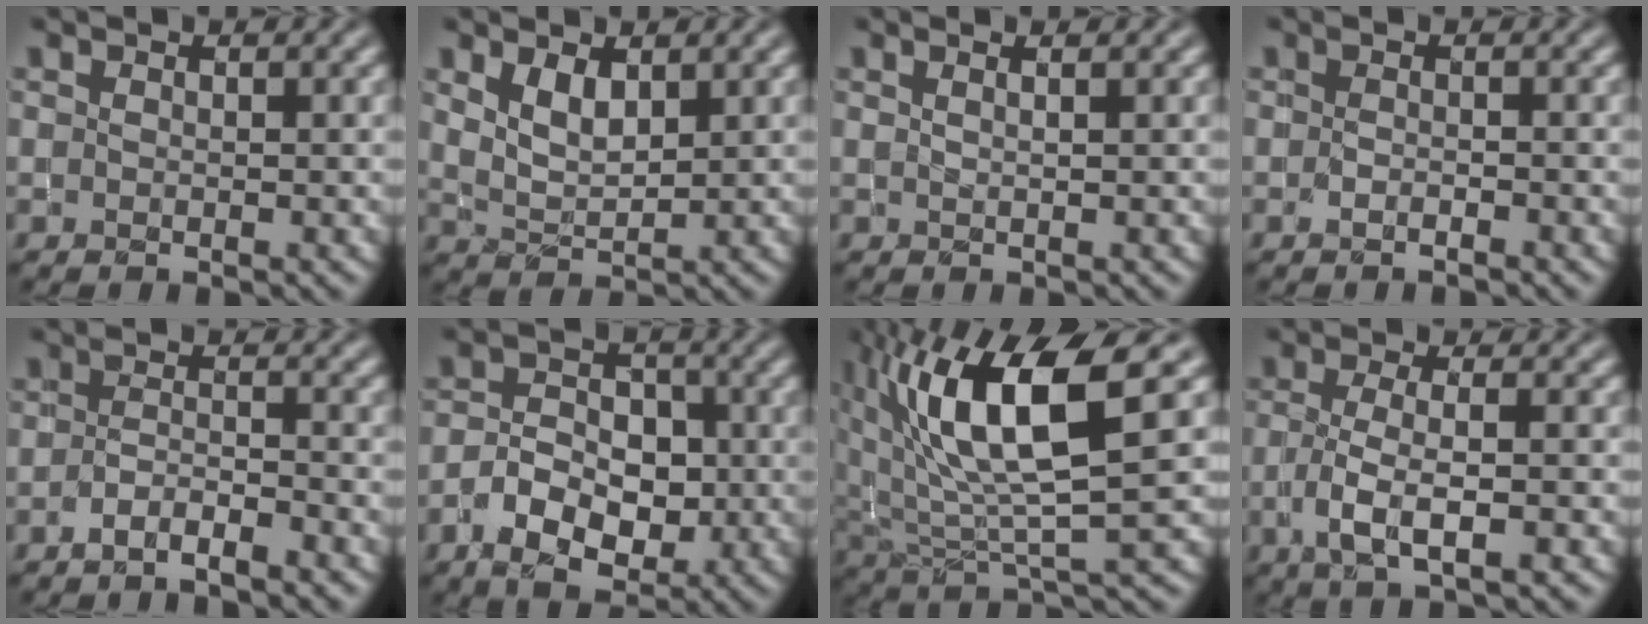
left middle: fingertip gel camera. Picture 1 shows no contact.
{"total": 2.4, "force": [1.5, 1.1, 1.5], "torque": [-0.040, -0.007, 0.037]}
{"total": 1.6, "force": [0.9, 0.7, 1.0], "torque": [0.001, 0.000, -0.005]}
{"total": 0.7, "force": [-0.7, 0.1, 0.1], "torque": [-0.006, -0.004, -0.011]}
{"total": 2.3, "force": [-1.9, 0.4, 1.2], "torque": [-0.023, -0.001, -0.039]}
{"total": 5.0, "force": [-2.0, 3.3, 3.1], "torque": [-0.047, 0.001, -0.033]}
{"total": 11.1, "force": [3.9, 3.4, 9.9], "torque": [-0.188, 0.008, 0.077]}
{"total": 3.9, "force": [-1.4, 1.2, 3.4], "torque": [-0.074, -0.004, -0.025]}